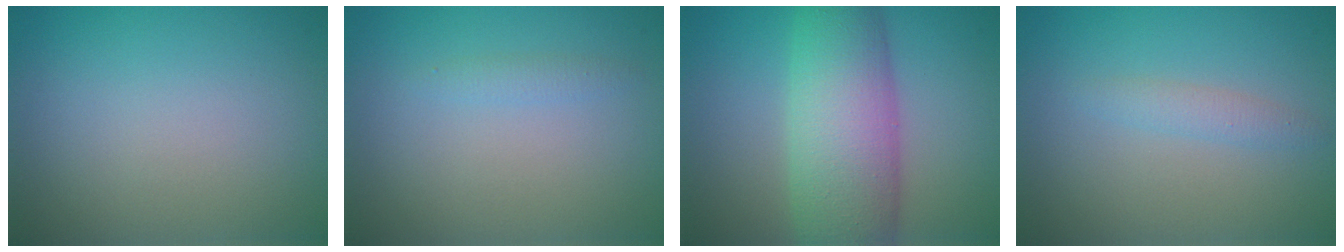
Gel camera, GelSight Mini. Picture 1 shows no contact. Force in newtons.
{"total": 0.9, "press": 0.9, "slide": 0.0}
{"total": 8.5, "press": 8.5, "slide": 0.0}
{"total": 1.4, "press": 1.4, "slide": 0.0}